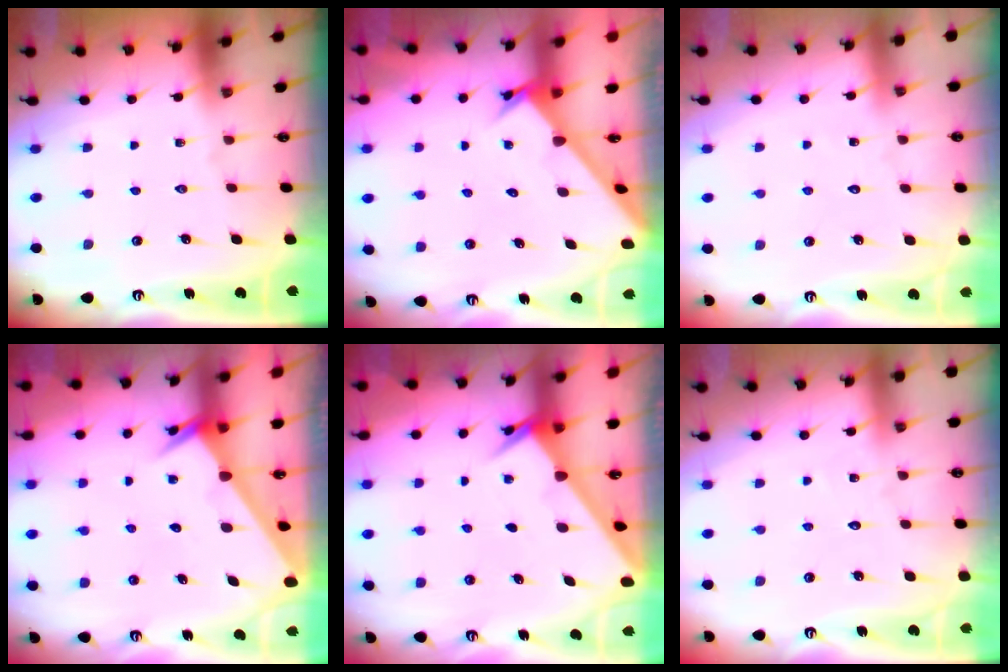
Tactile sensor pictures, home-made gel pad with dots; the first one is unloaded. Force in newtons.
{"total": 2.6, "press": 2.6, "slide": 0.3}
{"total": 3.8, "press": 3.8, "slide": 0.3}
{"total": 2.5, "press": 2.5, "slide": 0.1}
{"total": 2.4, "press": 2.4, "slide": 0.3}
{"total": 3.8, "press": 3.8, "slide": 0.4}